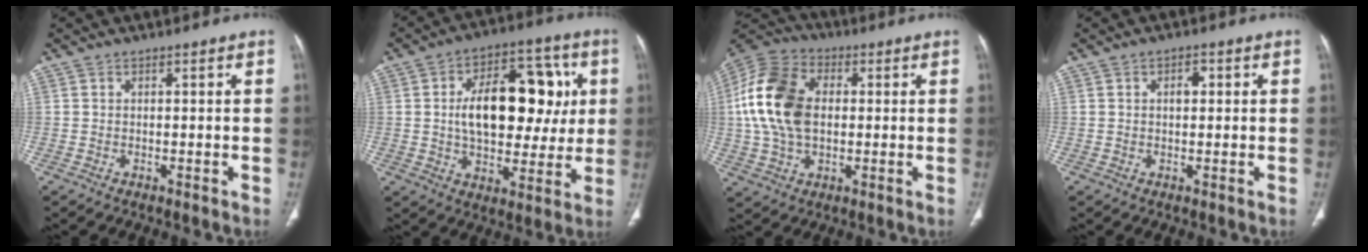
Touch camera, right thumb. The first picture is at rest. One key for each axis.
{"total": 20.6, "fx": 2.8, "fy": 12.1, "fz": 16.5, "tx": -0.206, "ty": 0.020, "tz": 0.044}
{"total": 17.0, "fx": 1.3, "fy": 11.2, "fz": 12.7, "tx": -0.250, "ty": 0.020, "tz": 0.022}
{"total": 2.2, "fx": 0.5, "fy": 1.3, "fz": 1.7, "tx": -0.020, "ty": 0.003, "tz": 0.006}